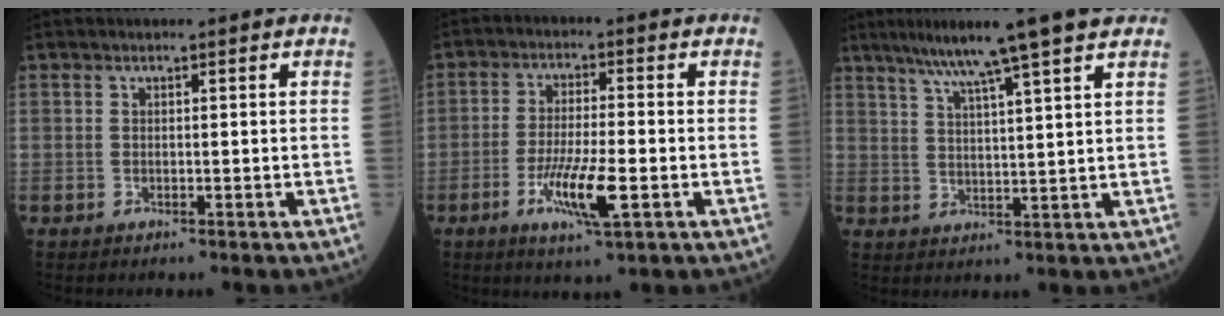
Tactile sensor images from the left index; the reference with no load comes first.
{"total": 7.9, "force": [-3.1, 0.8, 7.2], "torque": [-0.137, -0.013, -0.058]}
{"total": 10.8, "force": [8.1, -0.7, 7.0], "torque": [-0.114, 0.020, 0.119]}